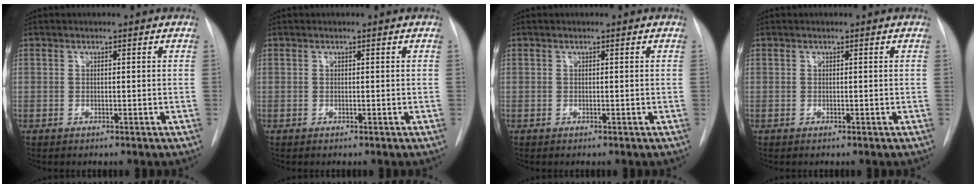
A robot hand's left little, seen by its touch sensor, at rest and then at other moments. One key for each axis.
{"total": 0.0}
{"total": 0.0}
{"total": 0.0}